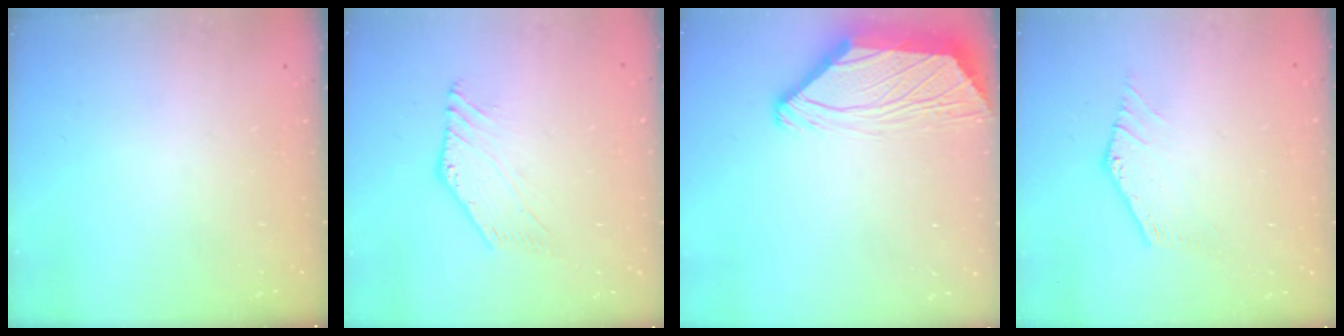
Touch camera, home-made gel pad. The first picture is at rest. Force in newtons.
{"total": 1.8, "press": 1.8, "slide": 0.5}
{"total": 3.2, "press": 3.1, "slide": 0.7}
{"total": 0.0}